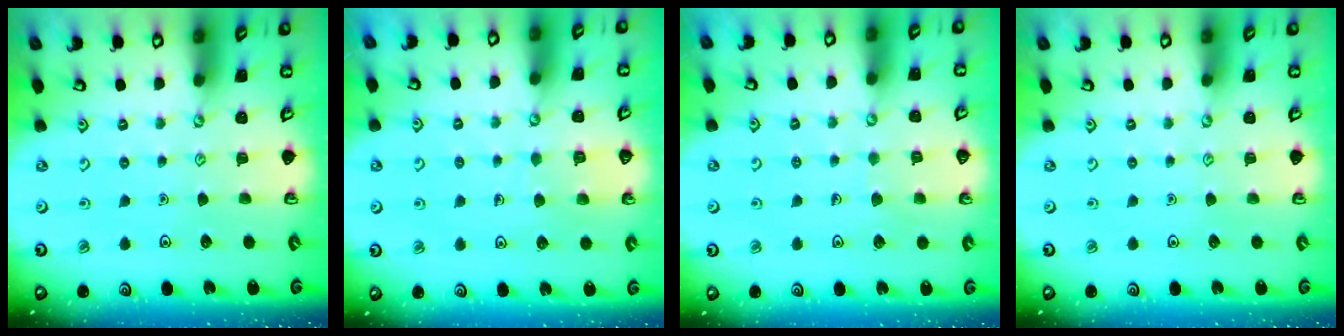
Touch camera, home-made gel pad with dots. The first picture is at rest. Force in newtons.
{"total": 5.1, "press": 5.1, "slide": 0.4}
{"total": 4.3, "press": 4.2, "slide": 0.3}
{"total": 0.0}